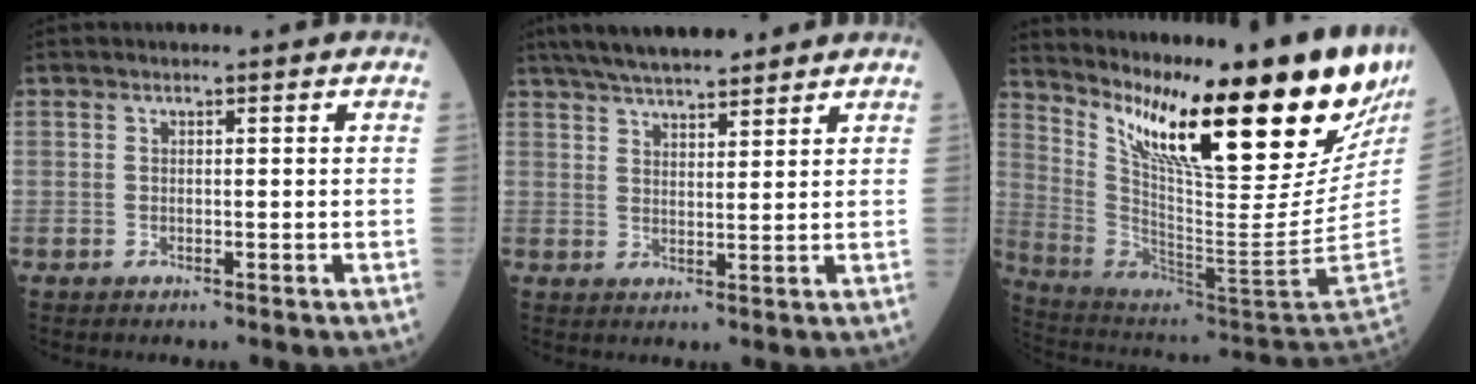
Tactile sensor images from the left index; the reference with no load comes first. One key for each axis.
{"total": 10.2, "fx": 8.8, "fy": 1.9, "fz": 4.9, "tx": -0.080, "ty": 0.024, "tz": 0.141}
{"total": 31.3, "fx": 19.1, "fy": 5.0, "fz": 24.2, "tx": -0.362, "ty": -0.013, "tz": 0.294}